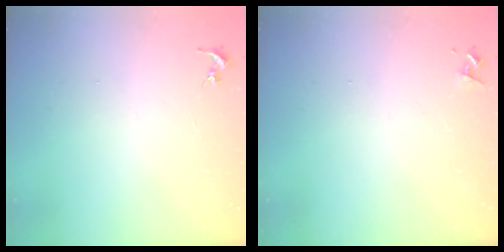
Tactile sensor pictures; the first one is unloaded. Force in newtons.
{"total": 4.2, "press": 4.2, "slide": 0.5}